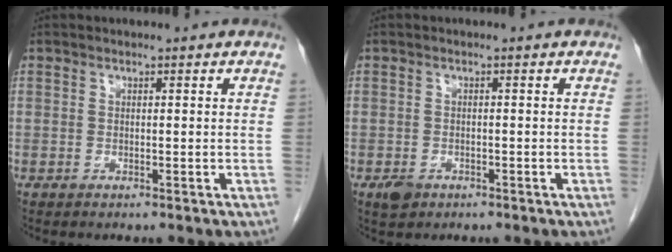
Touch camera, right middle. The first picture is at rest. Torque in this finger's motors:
{"motor_torque": [0.64, -0.15, 0.00, 0.00]}